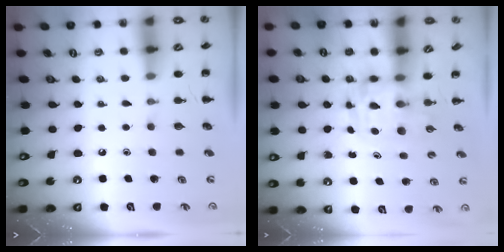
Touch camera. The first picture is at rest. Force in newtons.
{"total": 3.7, "press": 3.6, "slide": 0.6}